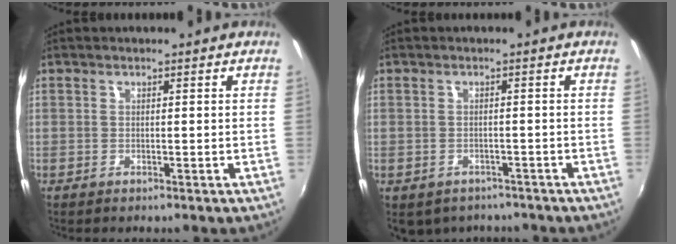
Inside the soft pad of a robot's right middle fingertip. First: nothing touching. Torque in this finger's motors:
{"motor_torque": [0.99, -1.14, 0.13, 0.10]}